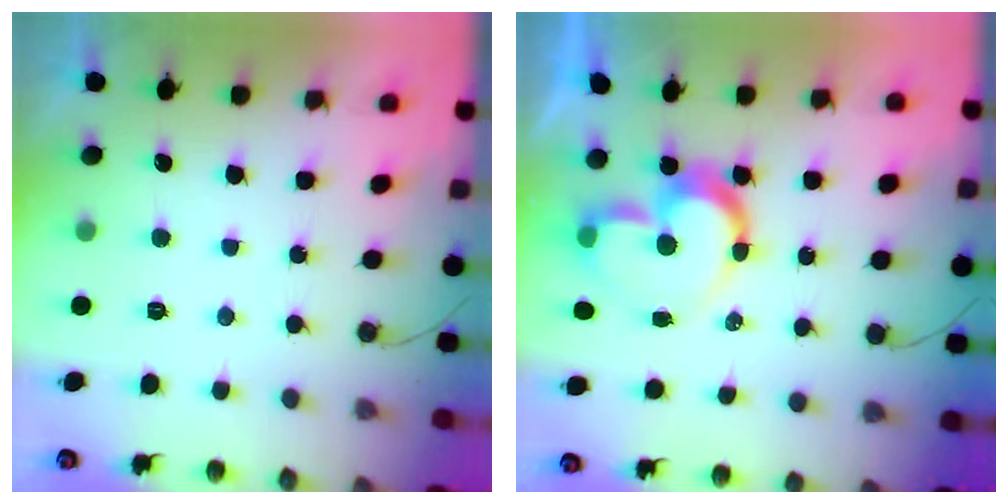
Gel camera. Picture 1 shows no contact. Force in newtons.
{"total": 12.1, "press": 12.0, "slide": 1.0}